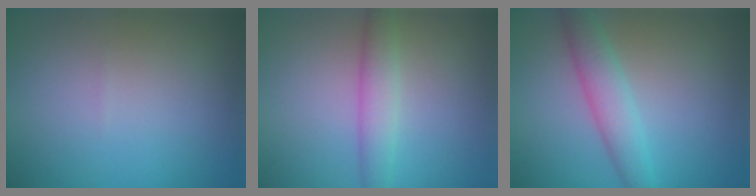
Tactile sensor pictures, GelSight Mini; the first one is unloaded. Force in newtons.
{"total": 2.9, "press": 2.9, "slide": 0.1}
{"total": 3.5, "press": 3.5, "slide": 0.1}